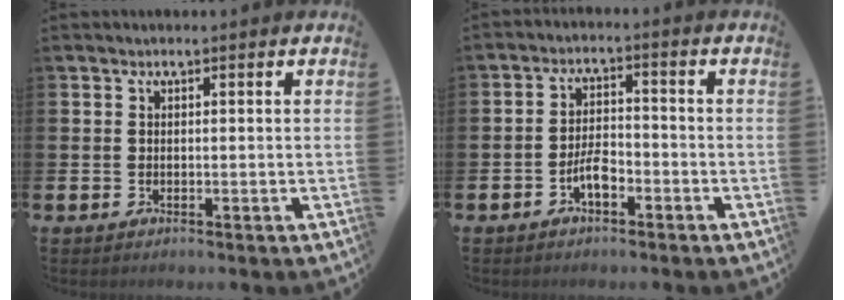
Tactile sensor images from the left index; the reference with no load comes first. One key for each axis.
{"total": 3.6, "fx": -2.0, "fy": 1.5, "fz": 2.6, "tx": -0.054, "ty": 0.013, "tz": -0.037}